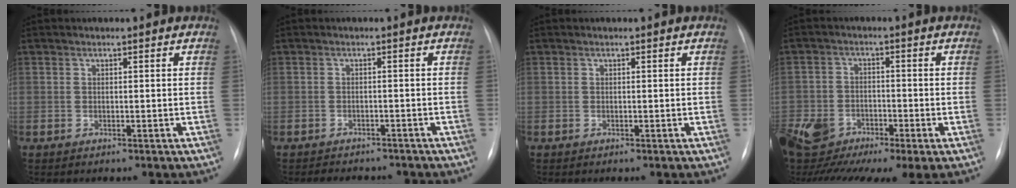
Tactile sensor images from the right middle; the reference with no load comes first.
{"total": 6.3, "force": [-5.7, 2.2, 1.7], "torque": [-0.025, 0.000, -0.066]}
{"total": 0.0}
{"total": 16.2, "force": [-8.6, 7.9, 11.2], "torque": [-0.276, -0.006, -0.142]}